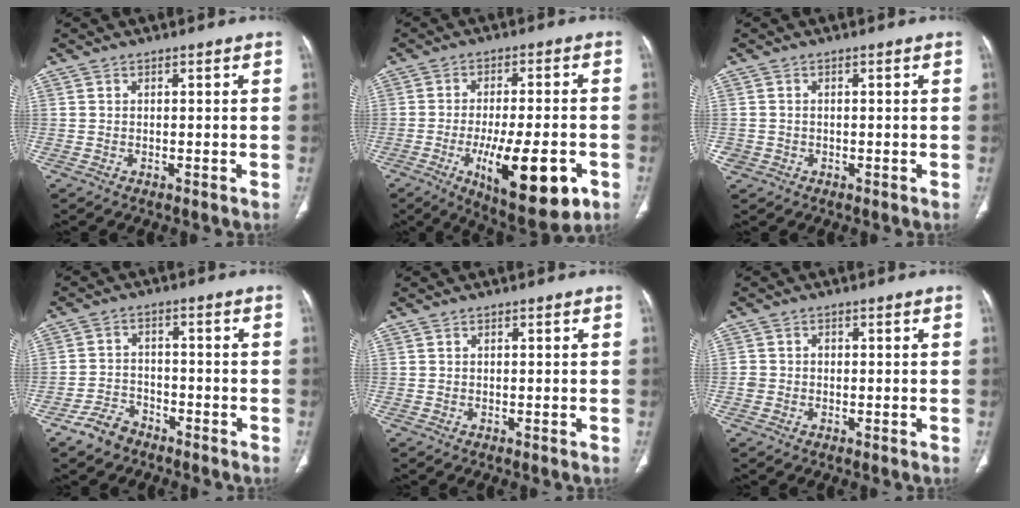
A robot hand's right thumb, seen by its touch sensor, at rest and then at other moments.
{"total": 16.7, "force": [-6.0, 5.6, 14.5], "torque": [-0.223, 0.004, -0.079]}
{"total": 1.7, "force": [-0.6, 1.6, 0.4], "torque": [-0.004, 0.005, -0.010]}
{"total": 5.4, "force": [-4.0, 3.3, 1.5], "torque": [-0.025, 0.023, -0.075]}
{"total": 0.0}
{"total": 2.1, "force": [-0.4, 1.9, 0.7], "torque": [-0.005, 0.011, -0.008]}